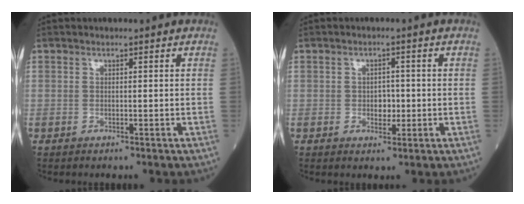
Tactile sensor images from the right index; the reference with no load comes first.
{"total": 2.5, "force": [-0.4, 1.7, 1.8], "torque": [-0.020, 0.003, -0.003]}